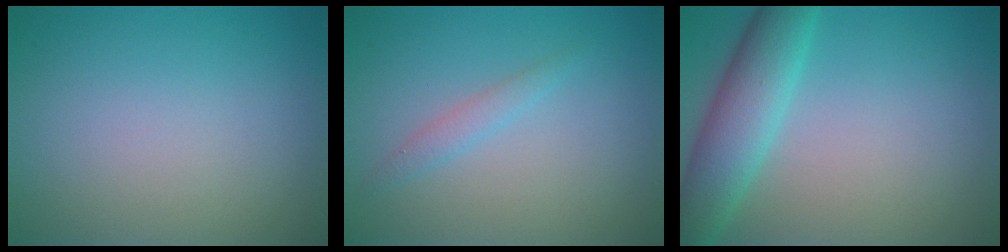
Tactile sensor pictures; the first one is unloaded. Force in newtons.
{"total": 1.2, "press": 1.2, "slide": 0.1}
{"total": 5.4, "press": 5.4, "slide": 0.2}